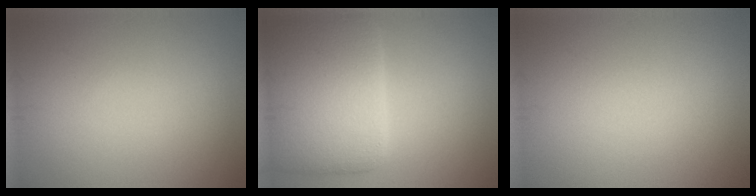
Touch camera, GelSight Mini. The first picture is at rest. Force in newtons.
{"total": 10.1, "press": 10.1, "slide": 0.5}
{"total": 0.0}